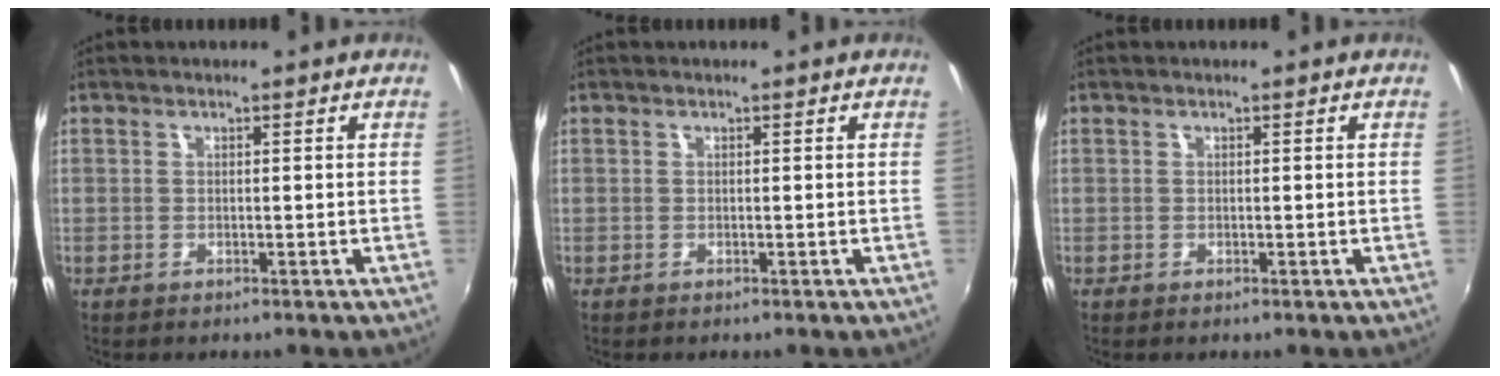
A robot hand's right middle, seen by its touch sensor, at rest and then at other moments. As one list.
[{"total": 0.0}, {"total": 0.0}]